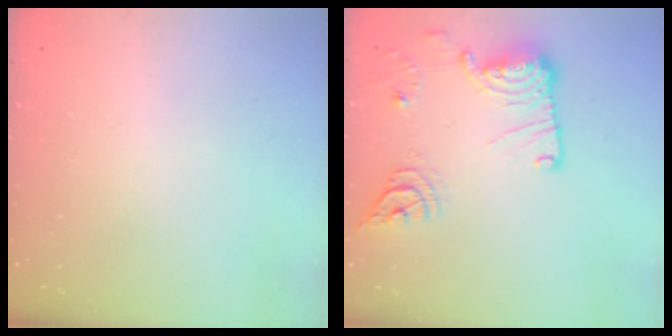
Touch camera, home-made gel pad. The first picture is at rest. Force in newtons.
{"total": 17.4, "press": 17.2, "slide": 2.7}